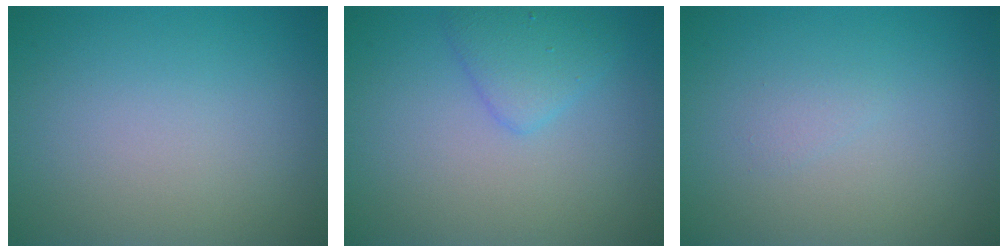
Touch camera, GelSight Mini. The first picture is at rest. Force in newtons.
{"total": 2.3, "press": 2.3, "slide": 0.0}
{"total": 0.6, "press": 0.6, "slide": 0.1}